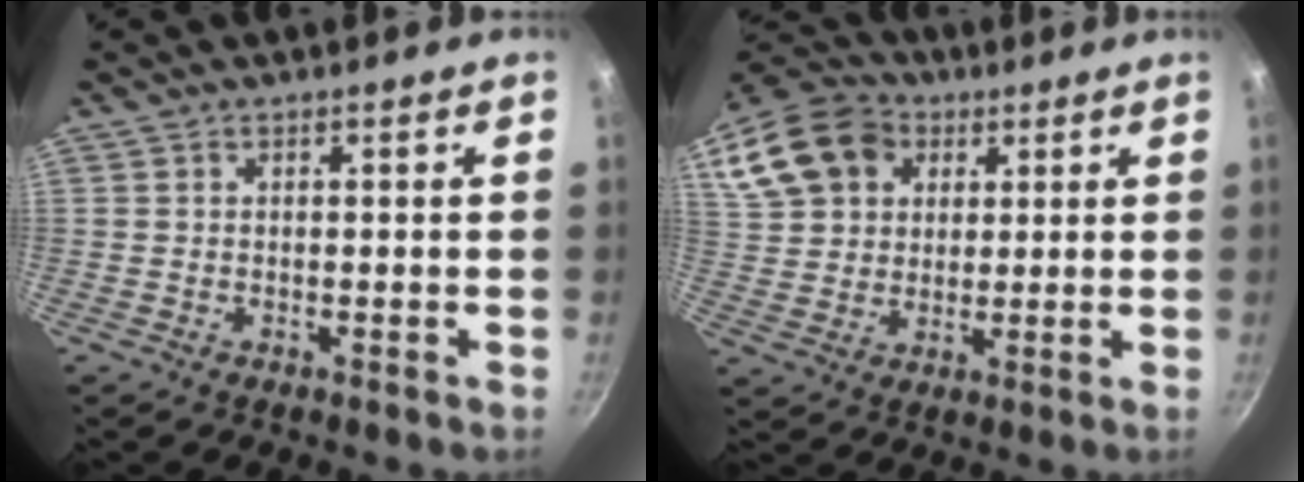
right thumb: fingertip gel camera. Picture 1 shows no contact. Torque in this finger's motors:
{"motor_torque": [-0.90, 0.84, -0.15, 0.13, 0.25]}